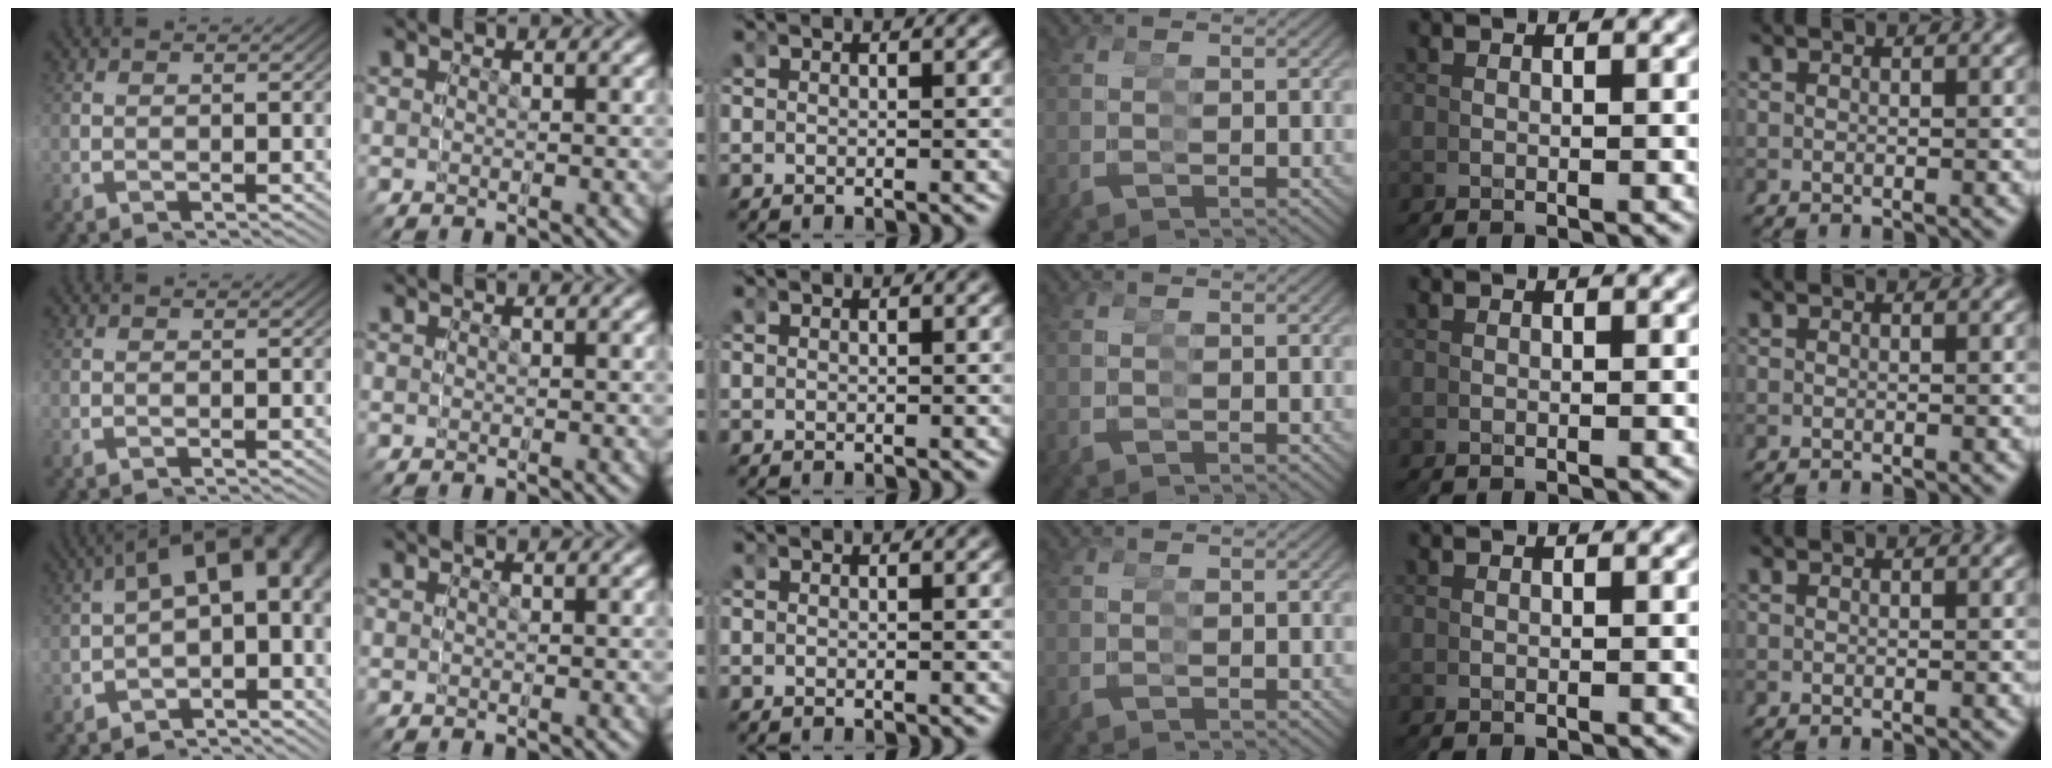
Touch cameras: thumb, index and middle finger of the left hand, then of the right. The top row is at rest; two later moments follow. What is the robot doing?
{"motion": "grasp_and_lifting", "object": "legos"}